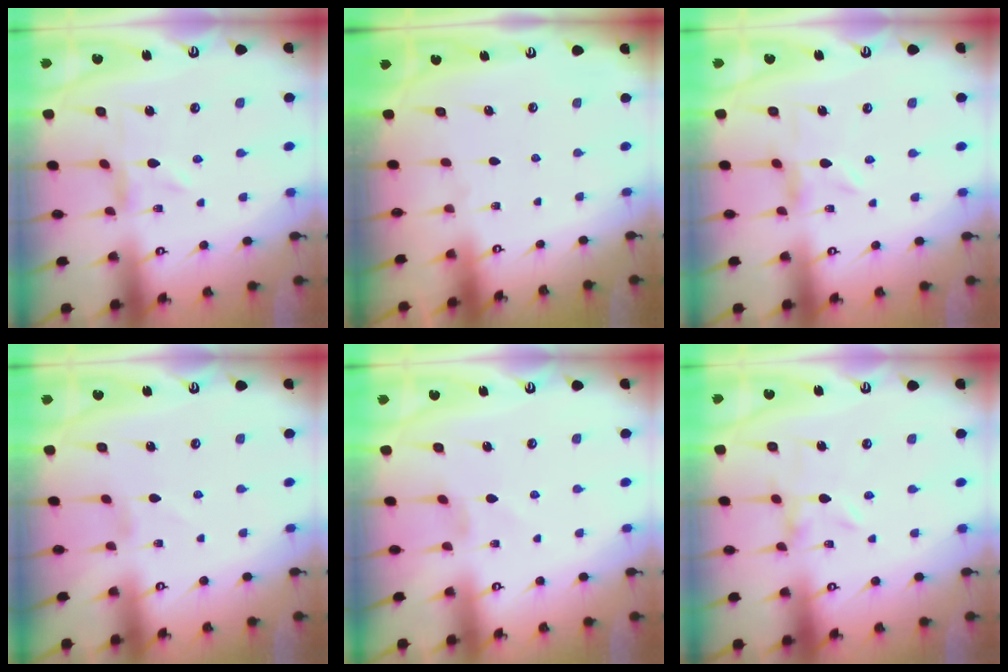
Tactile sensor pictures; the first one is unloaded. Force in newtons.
{"total": 0.0}
{"total": 1.0, "press": 1.0, "slide": 0.3}
{"total": 1.1, "press": 1.1, "slide": 0.1}
{"total": 1.9, "press": 1.9, "slide": 0.4}
{"total": 0.0}